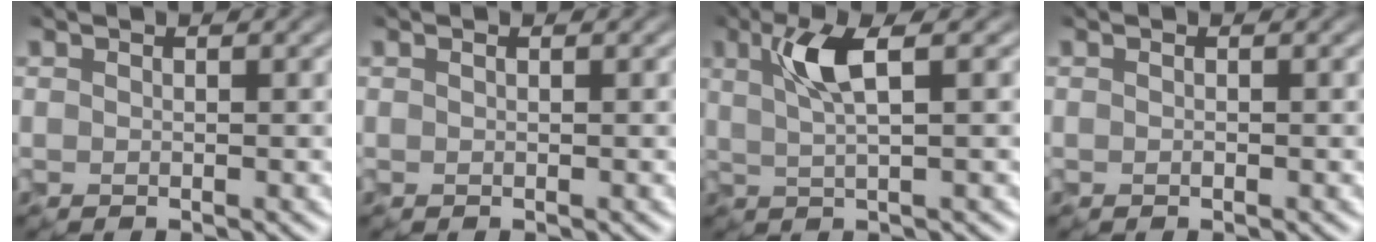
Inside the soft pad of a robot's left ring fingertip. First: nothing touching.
{"total": 0.6, "force": [0.2, 0.4, 0.5], "torque": [-0.001, 0.002, -0.008]}
{"total": 3.1, "force": [0.4, 0.4, 3.0], "torque": [-0.071, 0.001, 0.020]}
{"total": 0.0}